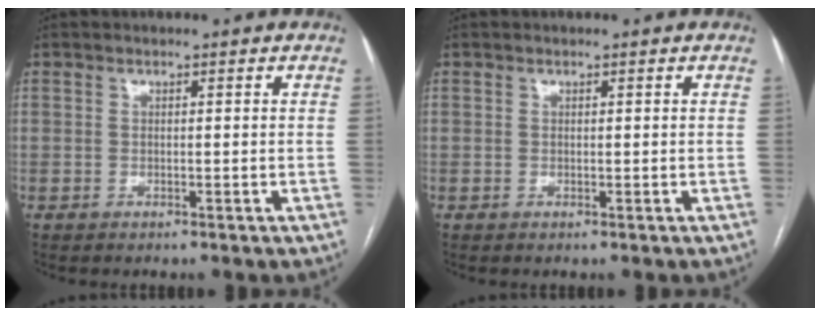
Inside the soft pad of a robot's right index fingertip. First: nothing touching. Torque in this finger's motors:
{"motor_torque": [0.17, 0.14, 0.01, 0.01]}